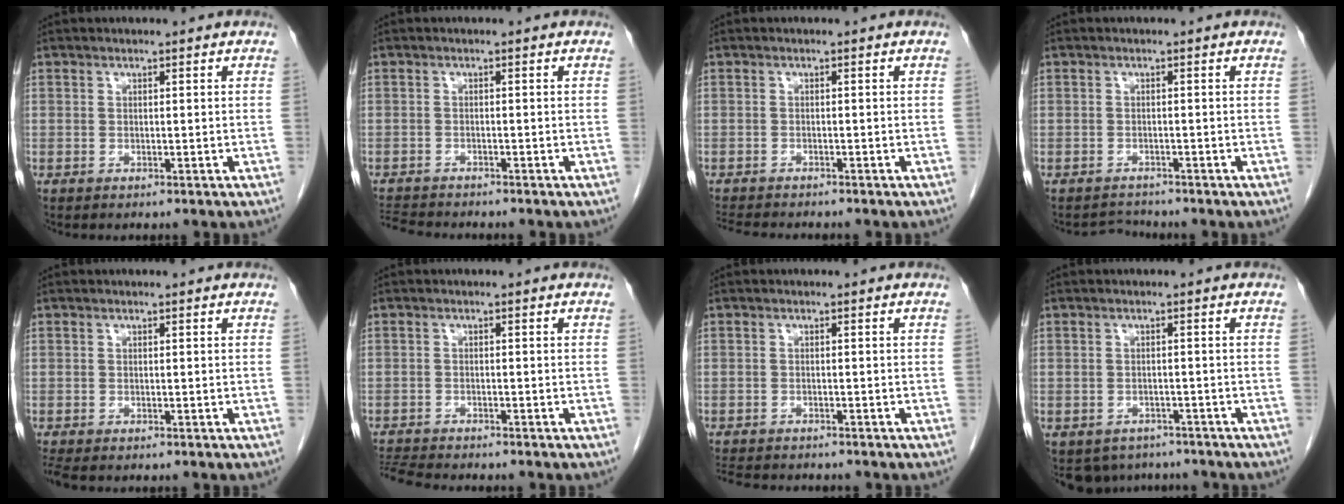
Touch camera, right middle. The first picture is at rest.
{"total": 4.7, "force": [-4.6, 0.2, 1.0], "torque": [-0.021, -0.017, -0.079]}
{"total": 5.4, "force": [-5.0, 0.6, 1.9], "torque": [-0.030, -0.014, -0.080]}
{"total": 1.6, "force": [-1.5, 0.1, -0.7], "torque": [0.007, -0.011, -0.022]}
{"total": 1.4, "force": [-1.2, 0.3, 0.6], "torque": [-0.014, -0.006, -0.022]}
{"total": 4.9, "force": [-4.7, -0.3, 1.1], "torque": [-0.026, -0.019, -0.082]}
{"total": 6.6, "force": [-6.0, 1.6, 2.3], "torque": [-0.037, -0.008, -0.089]}
{"total": 5.8, "force": [-4.9, 3.1, 0.4], "torque": [0.003, 0.003, -0.061]}